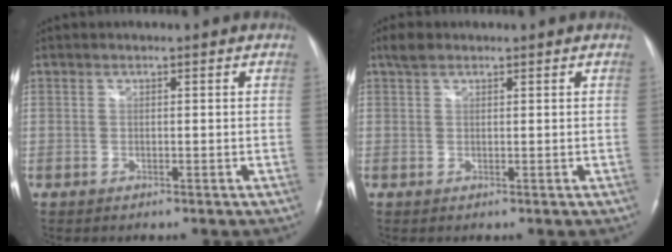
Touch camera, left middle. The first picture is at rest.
{"total": 1.9, "force": [1.5, 0.8, 0.9], "torque": [-0.023, 0.011, 0.028]}